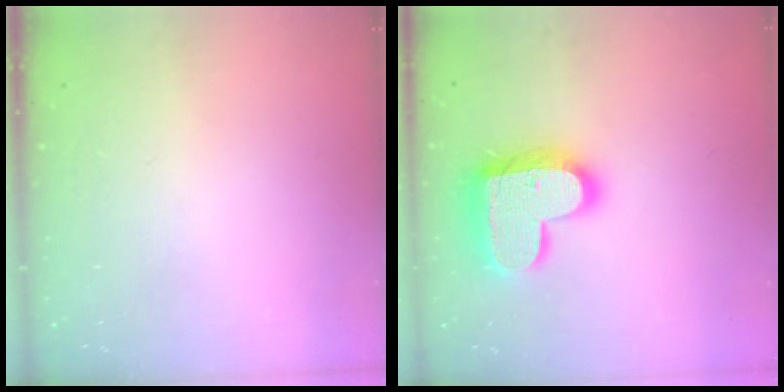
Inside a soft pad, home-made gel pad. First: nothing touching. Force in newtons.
{"total": 19.9, "press": 19.9, "slide": 1.3}